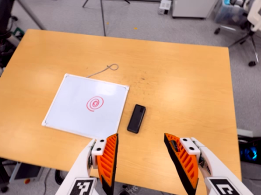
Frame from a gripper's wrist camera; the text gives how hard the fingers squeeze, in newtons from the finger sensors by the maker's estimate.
{"total": 0.0}